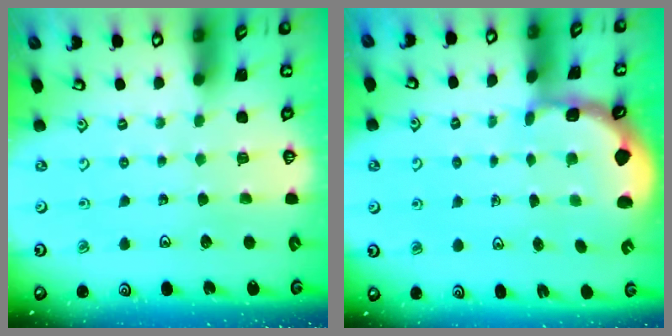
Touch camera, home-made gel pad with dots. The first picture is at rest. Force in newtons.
{"total": 1.7, "press": 1.6, "slide": 0.5}